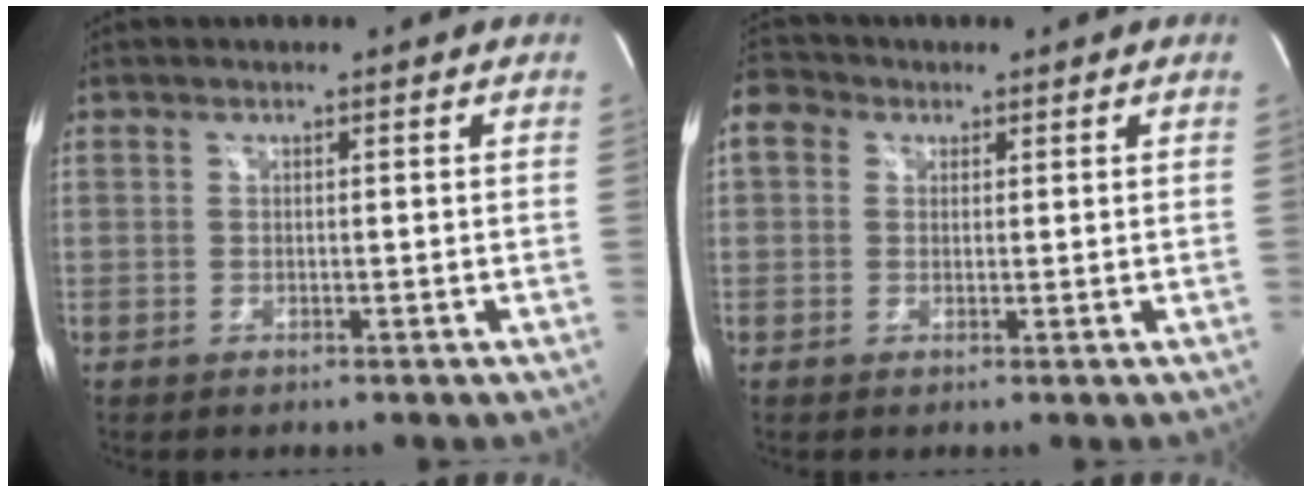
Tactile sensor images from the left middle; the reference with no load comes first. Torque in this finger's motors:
{"motor_torque": [0.40, -0.14, 0.24, 0.04]}